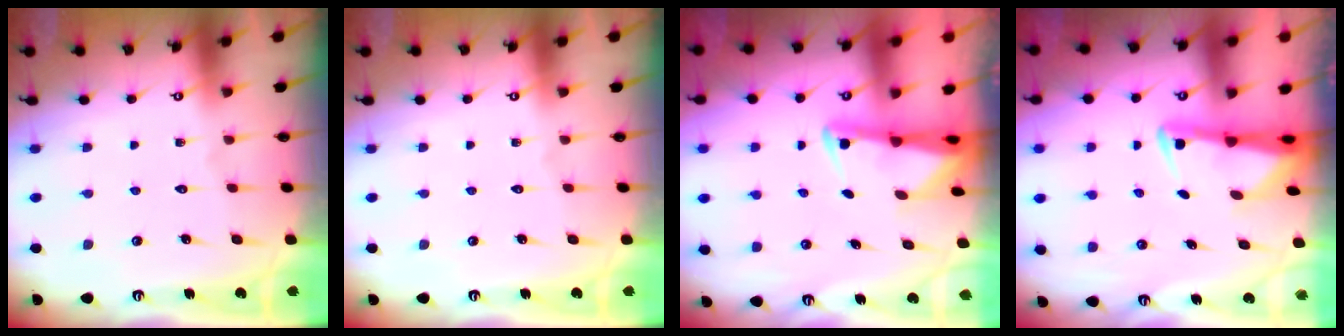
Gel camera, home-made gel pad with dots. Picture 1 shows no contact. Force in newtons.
{"total": 0.0}
{"total": 2.2, "press": 2.2, "slide": 0.4}
{"total": 3.0, "press": 2.9, "slide": 0.6}